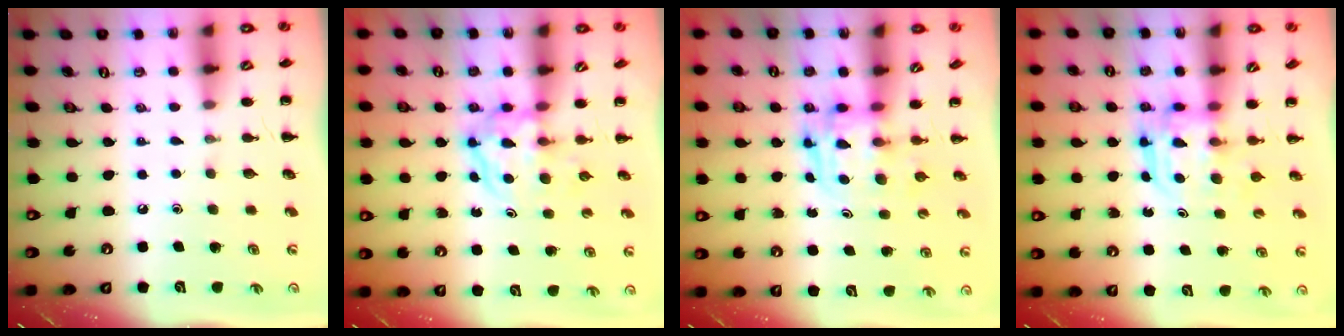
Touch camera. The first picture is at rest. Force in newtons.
{"total": 3.8, "press": 3.7, "slide": 0.4}
{"total": 3.3, "press": 3.3, "slide": 0.5}
{"total": 3.1, "press": 3.1, "slide": 0.2}